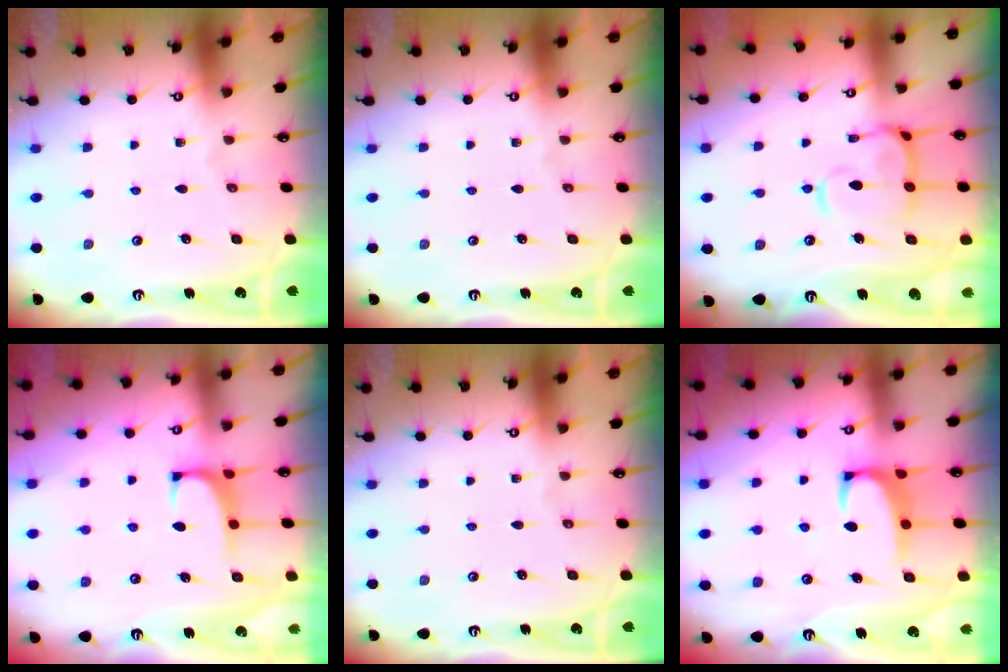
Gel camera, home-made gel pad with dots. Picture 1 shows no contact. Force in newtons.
{"total": 0.0}
{"total": 9.3, "press": 9.2, "slide": 1.2}
{"total": 1.0, "press": 0.4, "slide": 0.9}
{"total": 0.0}
{"total": 3.1, "press": 3.0, "slide": 0.8}